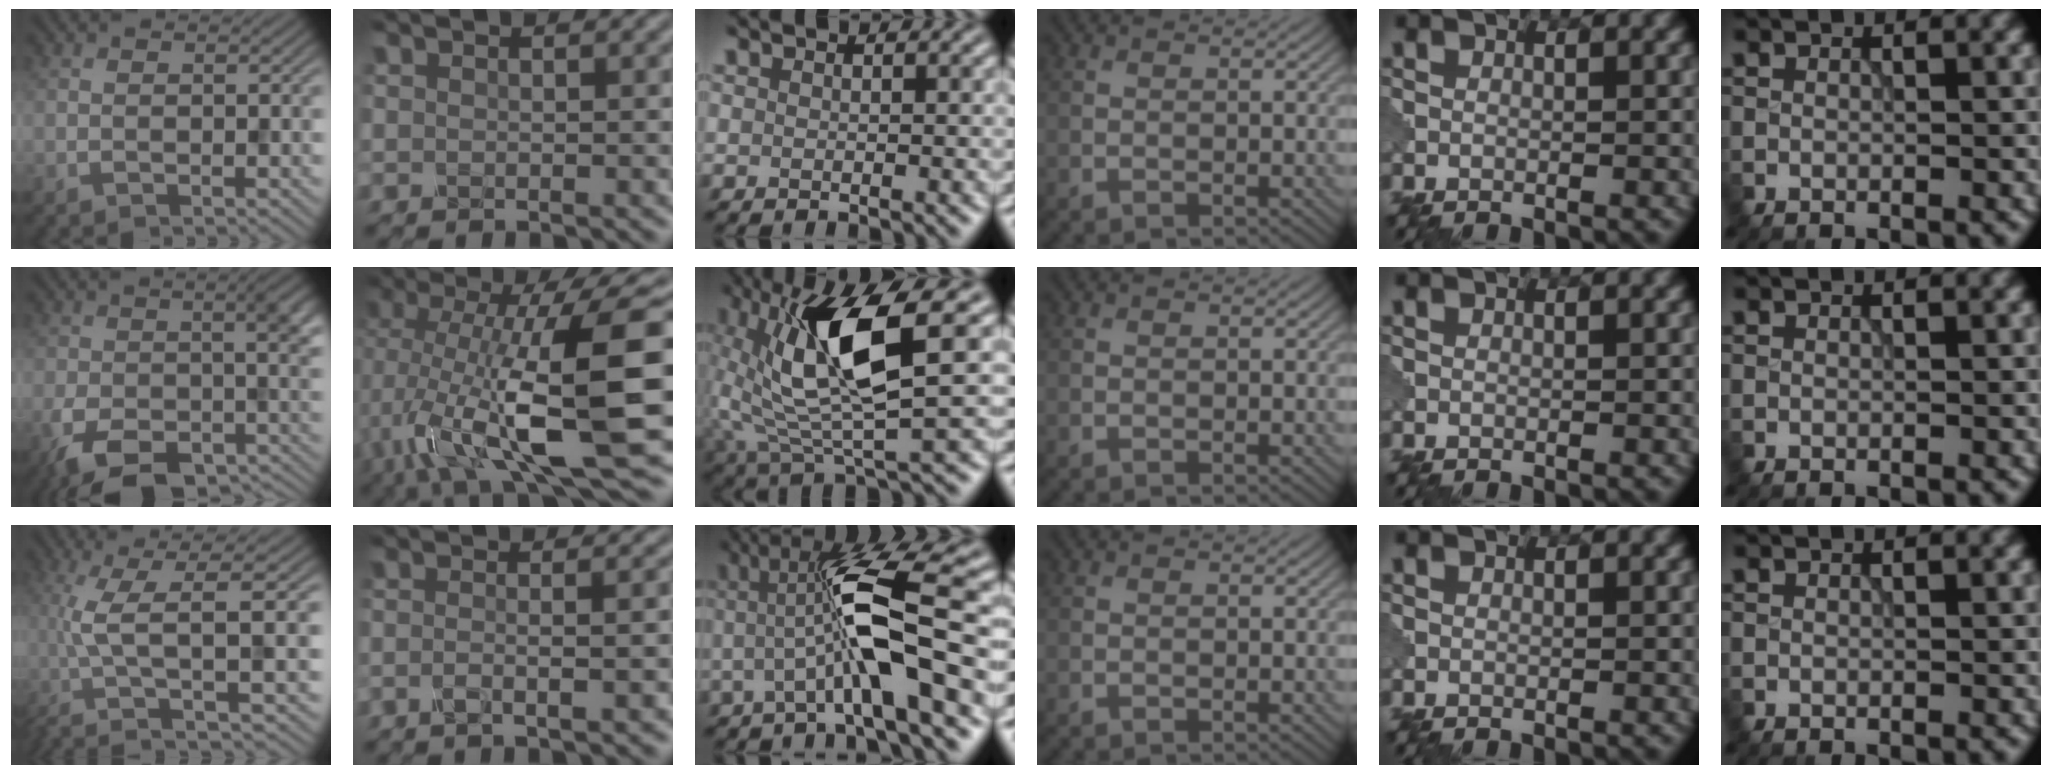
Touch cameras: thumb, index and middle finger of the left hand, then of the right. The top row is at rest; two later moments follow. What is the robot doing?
{"motion": "shake", "object": "salt shaker"}